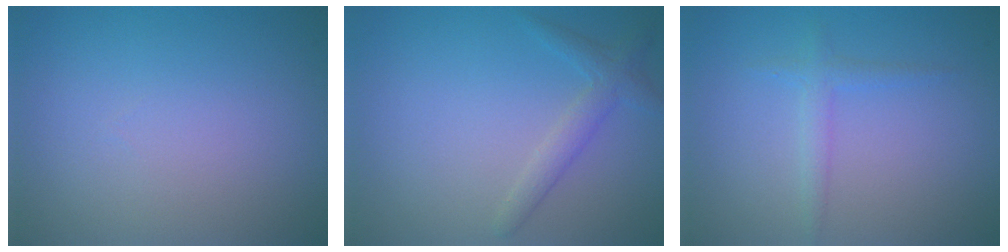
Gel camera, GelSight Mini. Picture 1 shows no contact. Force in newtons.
{"total": 1.9, "press": 1.9, "slide": 0.1}
{"total": 1.4, "press": 1.4, "slide": 0.0}